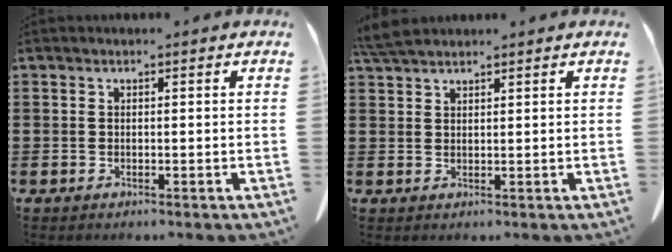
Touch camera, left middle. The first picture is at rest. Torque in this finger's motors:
{"motor_torque": [0.37, 0.10, 0.14, 0.01]}